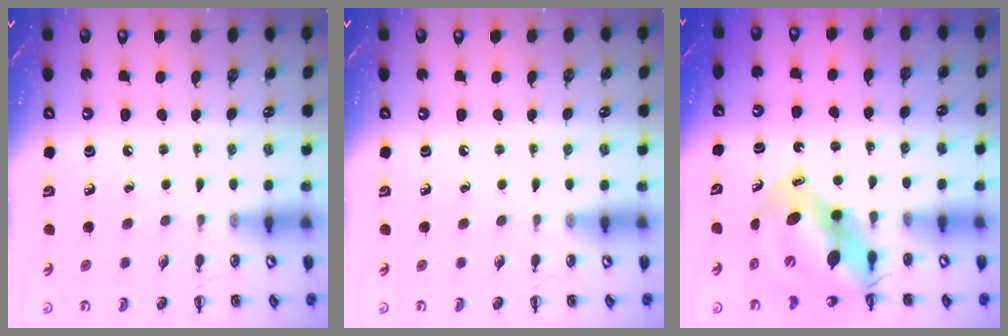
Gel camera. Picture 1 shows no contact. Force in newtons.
{"total": 0.0}
{"total": 11.8, "press": 11.3, "slide": 3.2}